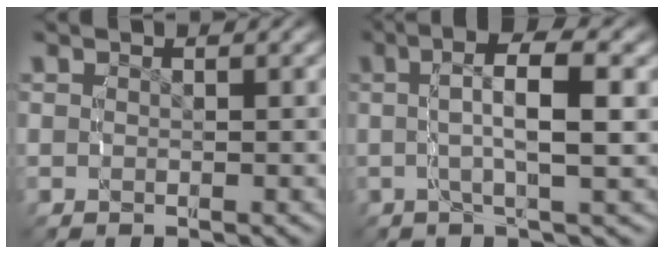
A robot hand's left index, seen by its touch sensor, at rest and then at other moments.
{"total": 5.5, "force": [1.4, 1.1, 5.2], "torque": [-0.082, 0.014, 0.013]}